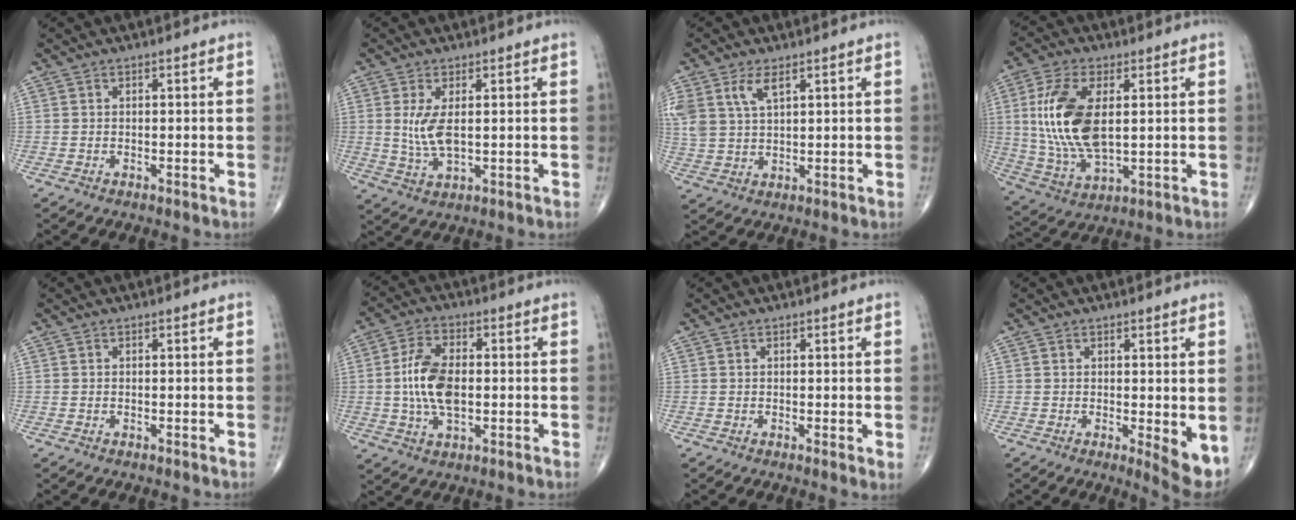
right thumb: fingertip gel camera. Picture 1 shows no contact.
{"total": 5.8, "force": [0.9, 2.4, 5.3], "torque": [-0.111, -0.012, 0.025]}
{"total": 7.8, "force": [3.9, 3.9, 5.5], "torque": [-0.124, -0.006, 0.086]}
{"total": 15.6, "force": [2.4, 7.6, 13.4], "torque": [-0.277, -0.011, 0.054]}
{"total": 0.0}
{"total": 10.3, "force": [-0.2, 5.5, 8.7], "torque": [-0.168, 0.005, -0.004]}
{"total": 1.2, "force": [0.3, 0.3, 1.1], "torque": [-0.020, -0.005, 0.004]}
{"total": 5.3, "force": [-0.1, 1.6, 5.0], "torque": [-0.064, -0.014, 0.001]}